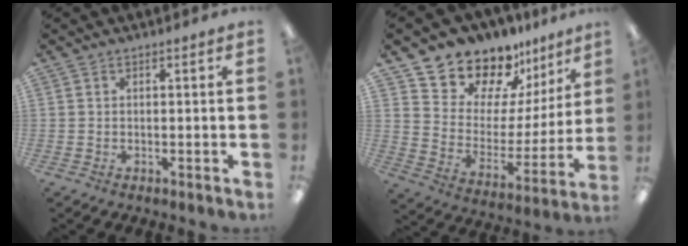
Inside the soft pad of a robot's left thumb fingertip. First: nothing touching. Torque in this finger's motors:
{"motor_torque": [0.48, 0.53, 1.54, -1.23, 0.20]}